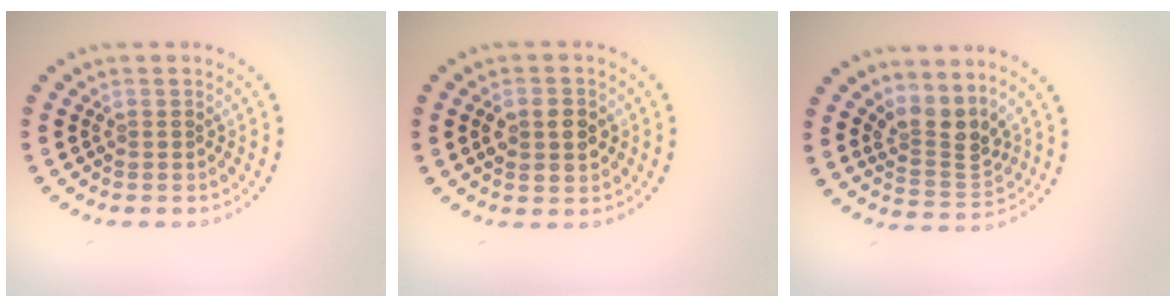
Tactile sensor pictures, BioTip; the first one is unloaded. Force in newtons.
{"total": 3.6, "press": 3.6, "slide": 0.2}
{"total": 3.2, "press": 2.5, "slide": 2.1}